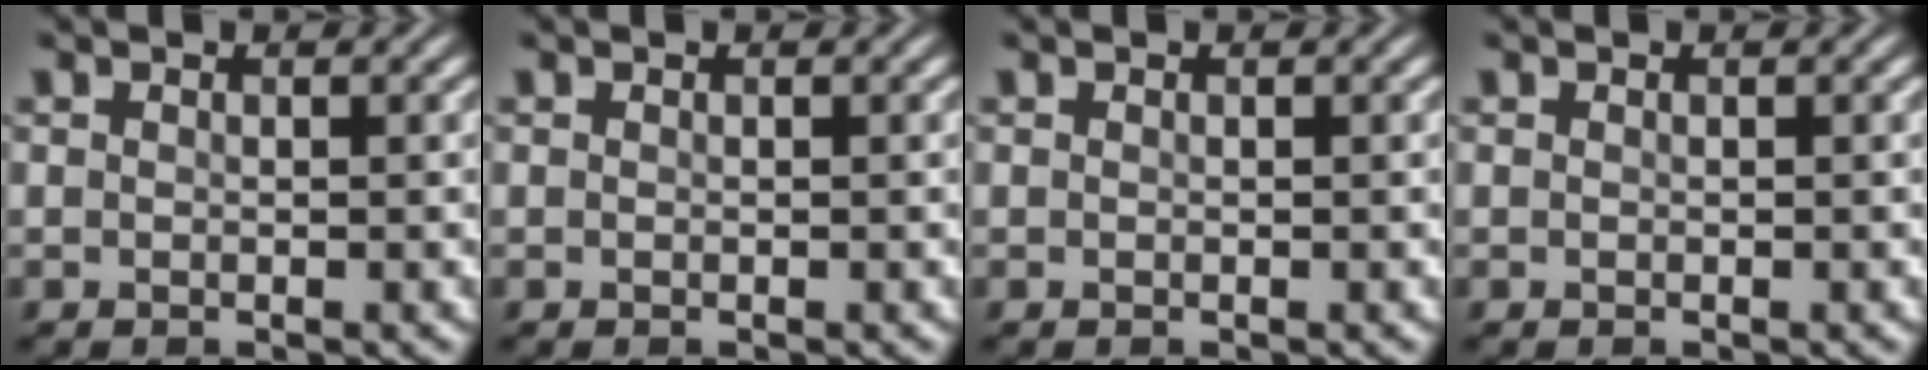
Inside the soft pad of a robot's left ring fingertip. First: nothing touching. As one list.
[{"total": 0.0}, {"total": 0.0}, {"total": 0.0}]